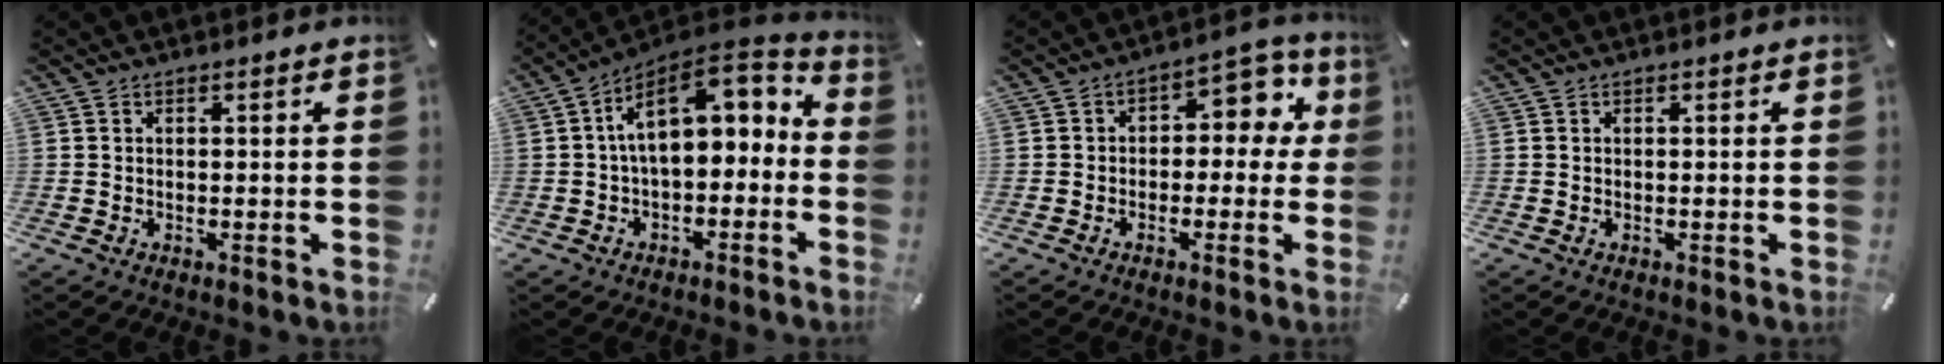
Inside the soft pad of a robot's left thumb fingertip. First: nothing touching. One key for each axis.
{"total": 12.9, "fx": 3.3, "fy": 7.6, "fz": 9.9, "tx": -0.156, "ty": -0.030, "tz": 0.061}
{"total": 7.6, "fx": 1.2, "fy": 5.2, "fz": 5.4, "tx": -0.064, "ty": -0.005, "tz": 0.013}
{"total": 0.0}